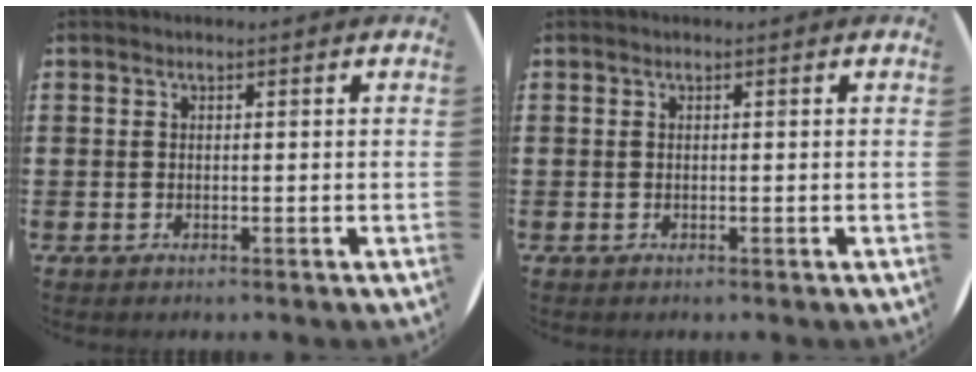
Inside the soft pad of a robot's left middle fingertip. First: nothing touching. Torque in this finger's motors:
{"motor_torque": [-0.03, 0.03, 0.00, 0.00]}